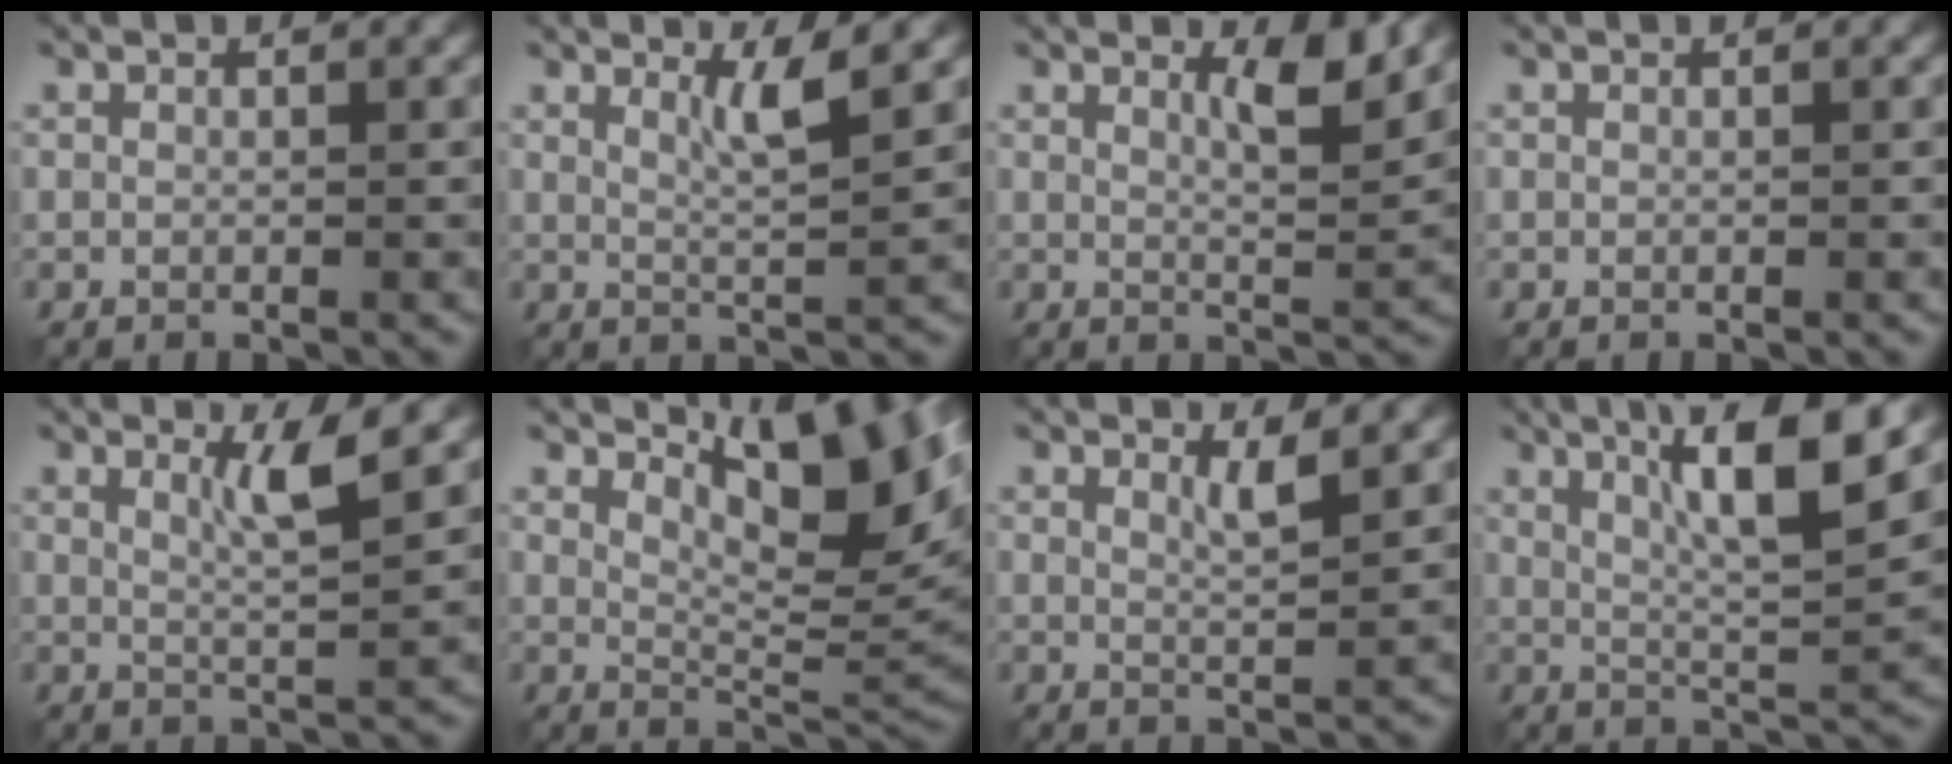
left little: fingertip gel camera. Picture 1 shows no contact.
{"total": 2.8, "force": [1.4, 0.3, 2.4], "torque": [-0.041, -0.004, 0.025]}
{"total": 3.4, "force": [1.9, 0.6, 2.8], "torque": [-0.042, -0.007, 0.033]}
{"total": 0.0}
{"total": 3.1, "force": [1.4, 0.3, 2.8], "torque": [-0.047, -0.003, 0.026]}
{"total": 8.6, "force": [4.1, 2.6, 7.0], "torque": [-0.102, -0.003, 0.074]}
{"total": 1.9, "force": [1.1, 0.3, 1.5], "torque": [-0.023, -0.004, 0.017]}
{"total": 8.6, "force": [3.7, 1.4, 7.7], "torque": [-0.119, 0.004, 0.064]}